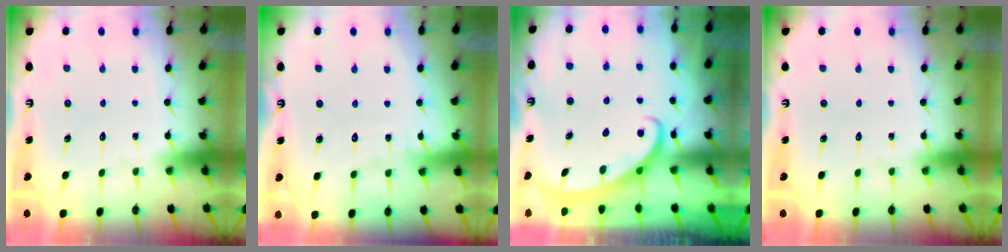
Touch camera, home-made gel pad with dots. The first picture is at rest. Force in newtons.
{"total": 4.4, "press": 4.4, "slide": 0.5}
{"total": 2.5, "press": 2.5, "slide": 0.4}
{"total": 0.0}